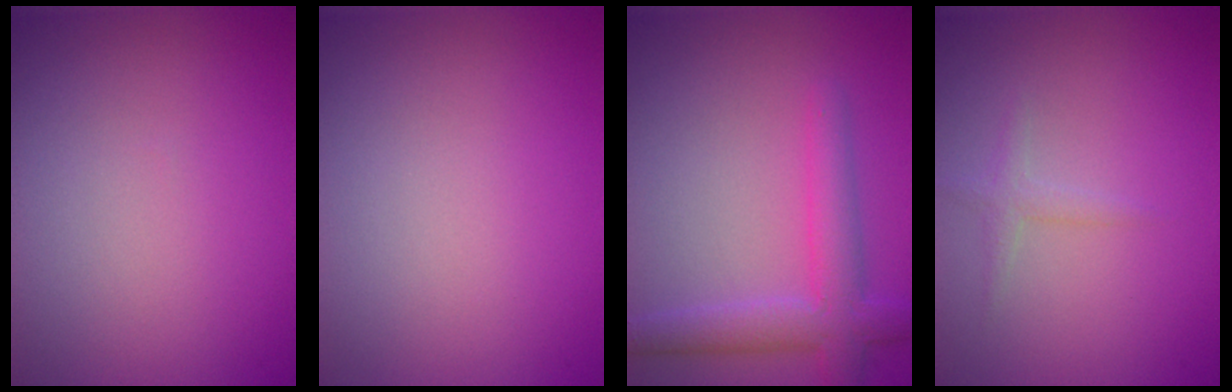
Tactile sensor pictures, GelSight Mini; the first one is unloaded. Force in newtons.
{"total": 0.0}
{"total": 4.1, "press": 4.1, "slide": 0.1}
{"total": 1.1, "press": 1.1, "slide": 0.1}